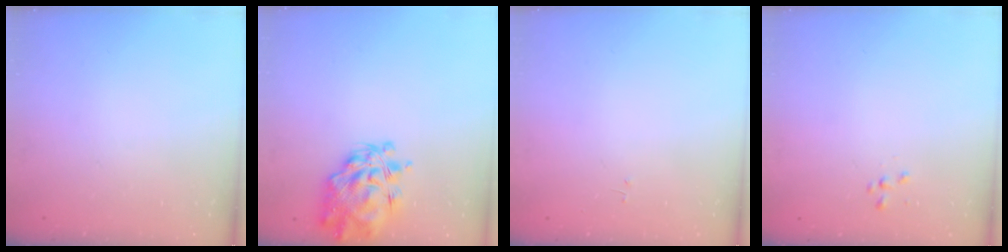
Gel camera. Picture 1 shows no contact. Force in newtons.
{"total": 9.1, "press": 8.6, "slide": 3.0}
{"total": 0.0}
{"total": 0.6, "press": 0.6, "slide": 0.2}